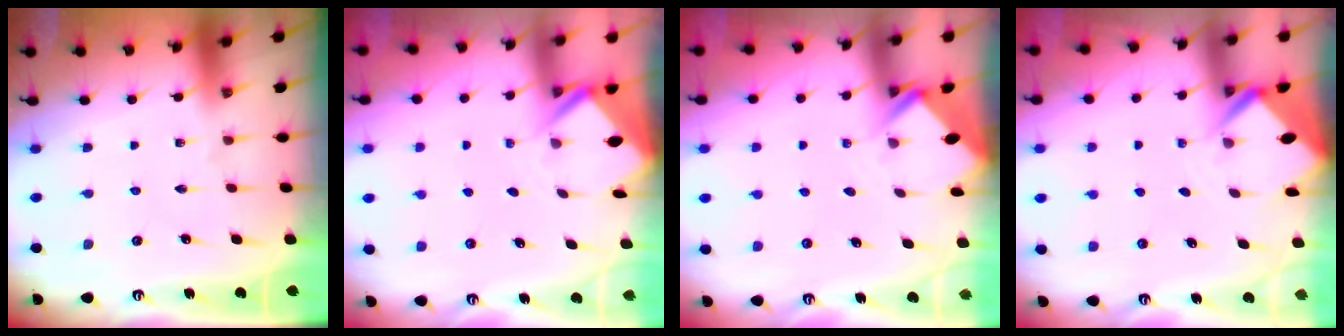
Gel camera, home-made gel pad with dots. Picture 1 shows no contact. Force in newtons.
{"total": 2.4, "press": 2.4, "slide": 0.1}
{"total": 2.7, "press": 2.7, "slide": 0.2}
{"total": 3.1, "press": 3.1, "slide": 0.2}